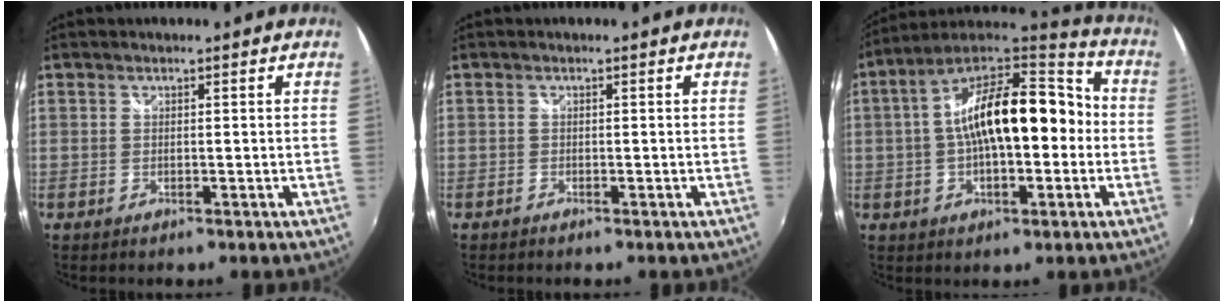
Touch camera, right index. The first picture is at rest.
{"total": 0.6, "force": [-0.6, 0.2, 0.1], "torque": [-0.004, -0.003, -0.013]}
{"total": 19.4, "force": [-0.6, 8.6, 17.4], "torque": [-0.299, 0.031, -0.017]}